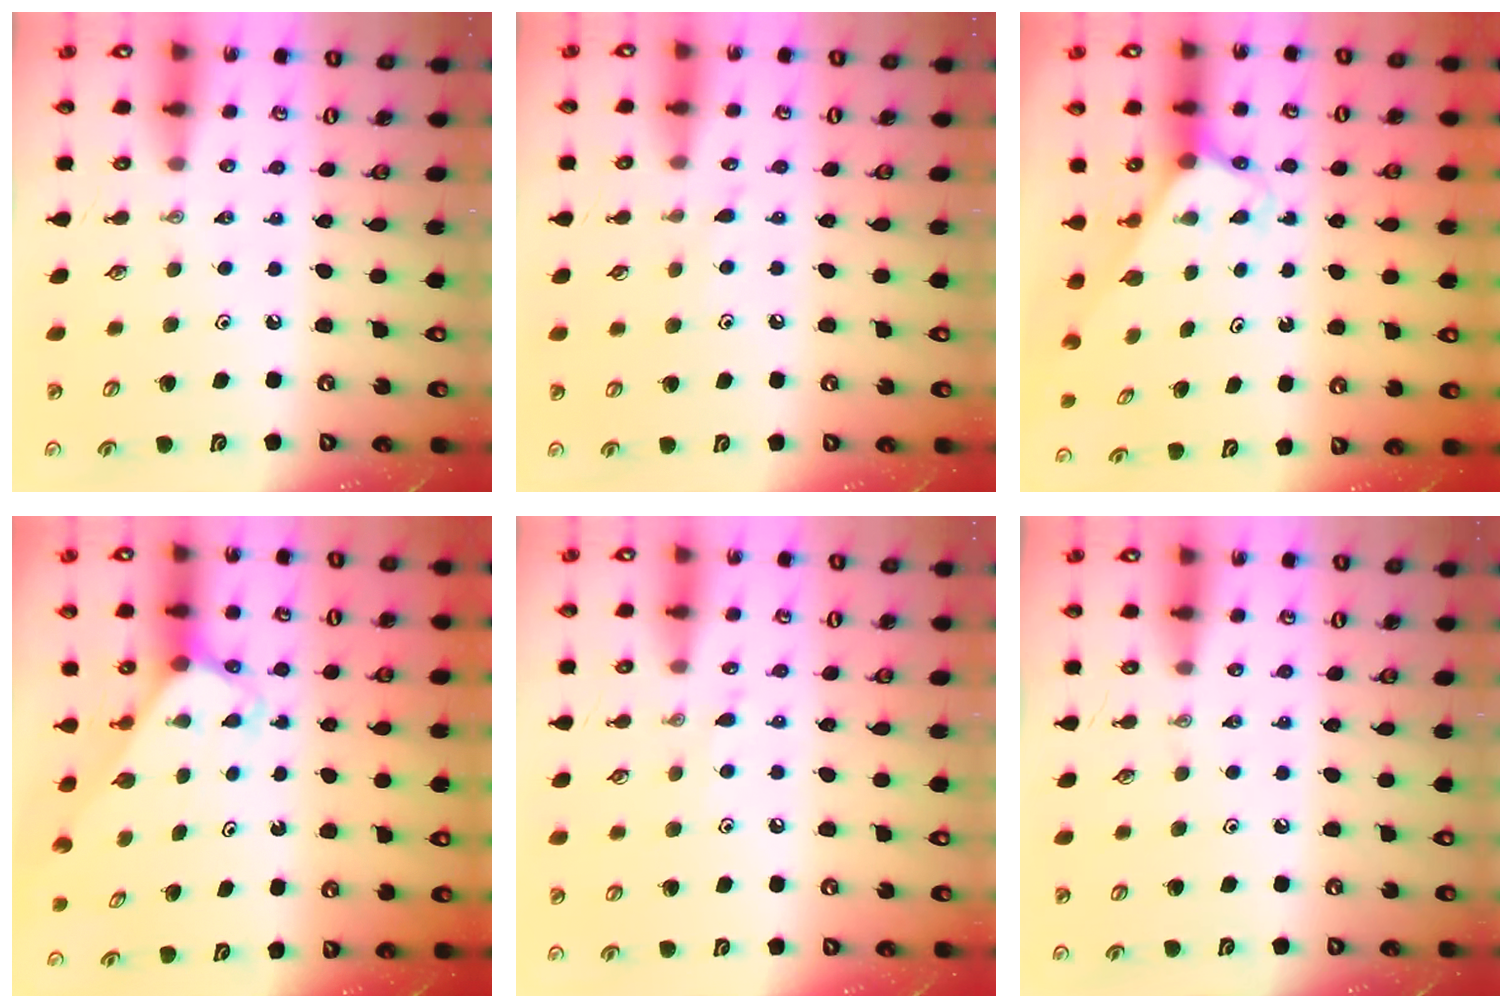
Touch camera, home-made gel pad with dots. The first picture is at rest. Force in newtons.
{"total": 5.0, "press": 5.0, "slide": 0.4}
{"total": 2.6, "press": 2.6, "slide": 0.1}
{"total": 2.6, "press": 2.6, "slide": 0.2}
{"total": 5.4, "press": 5.4, "slide": 0.5}
{"total": 0.0}